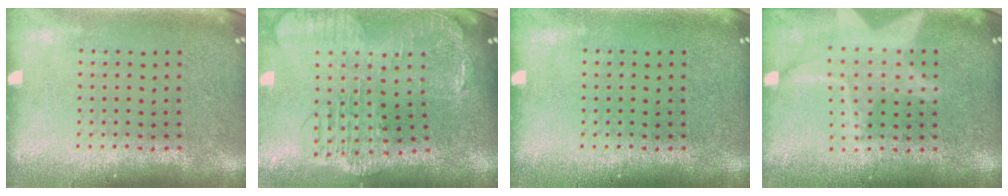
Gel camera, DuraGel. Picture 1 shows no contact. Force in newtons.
{"total": 1.9, "press": 1.8, "slide": 0.7}
{"total": 0.0}
{"total": 3.0, "press": 3.0, "slide": 0.4}